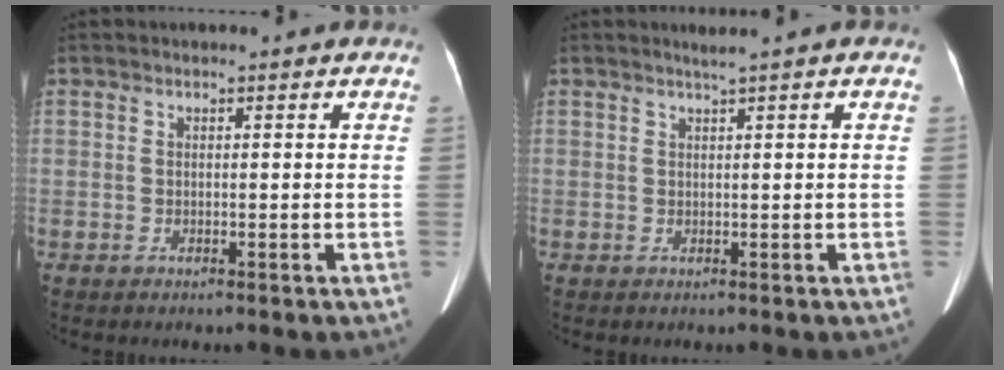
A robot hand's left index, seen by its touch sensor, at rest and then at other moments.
{"total": 1.0, "force": [0.6, -0.3, 0.7], "torque": [-0.016, -0.001, 0.017]}